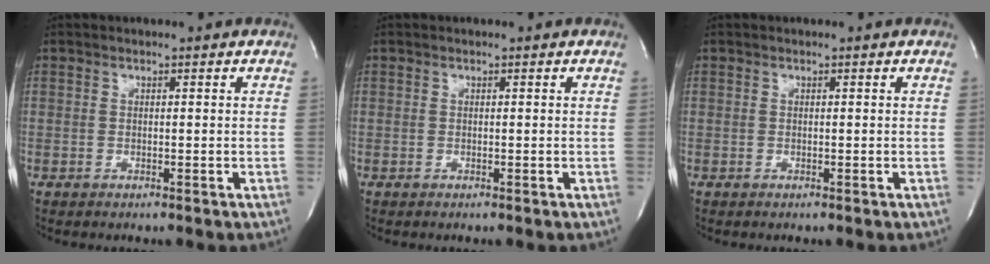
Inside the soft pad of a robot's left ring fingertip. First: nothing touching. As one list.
[{"total": 0.0}, {"total": 0.0}]